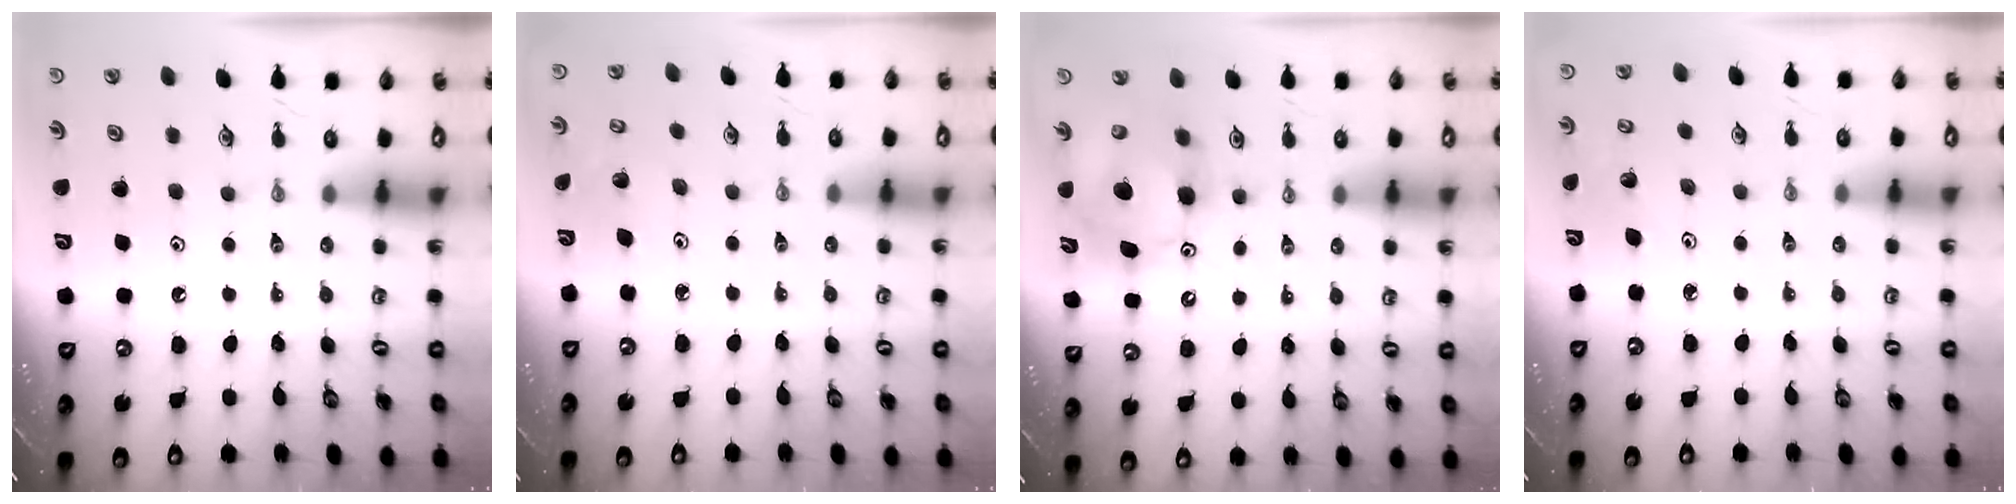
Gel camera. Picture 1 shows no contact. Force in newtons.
{"total": 3.3, "press": 3.3, "slide": 0.2}
{"total": 12.9, "press": 12.6, "slide": 2.8}
{"total": 2.8, "press": 2.8, "slide": 0.2}